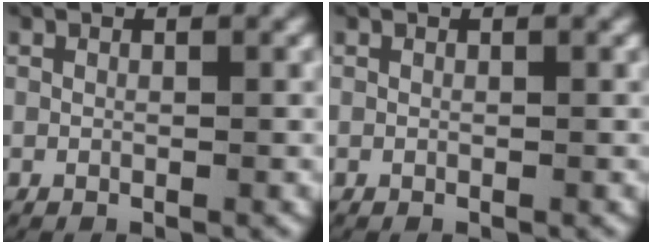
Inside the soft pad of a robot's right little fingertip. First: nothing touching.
{"total": 0.0}